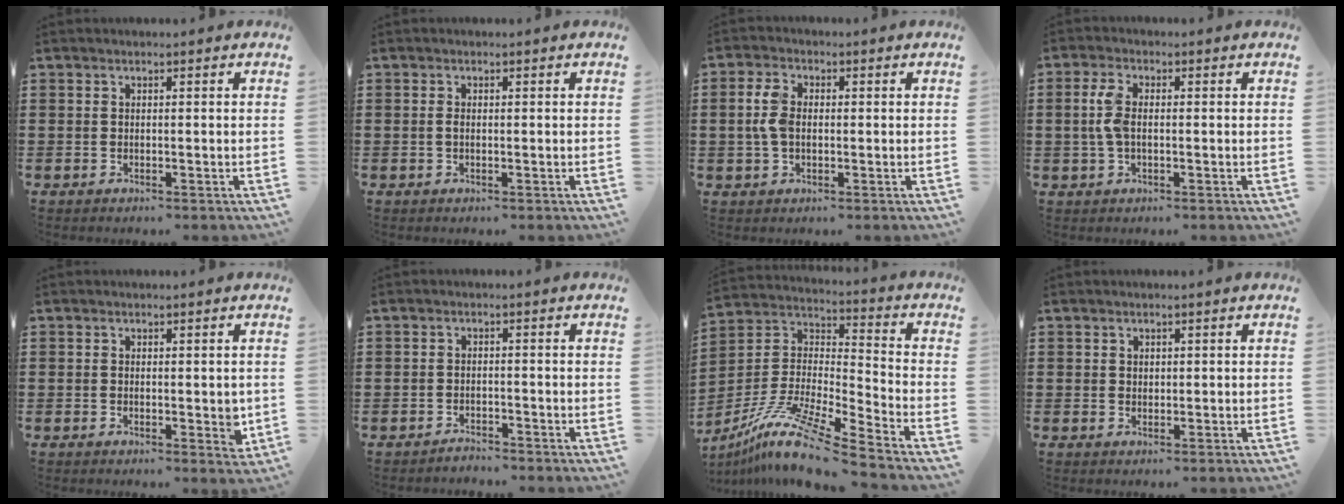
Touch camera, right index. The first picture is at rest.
{"total": 0.8, "force": [-0.1, 0.3, 0.8], "torque": [-0.024, -0.004, -0.004]}
{"total": 4.5, "force": [0.2, 2.8, 3.5], "torque": [-0.088, 0.006, -0.003]}
{"total": 4.5, "force": [0.1, 2.2, 3.9], "torque": [-0.102, 0.000, -0.007]}
{"total": 2.1, "force": [0.1, 0.9, 1.9], "torque": [-0.027, 0.002, -0.001]}
{"total": 1.6, "force": [-1.6, 0.2, -0.1], "torque": [-0.003, 0.006, -0.036]}
{"total": 11.9, "force": [-9.6, 0.0, 7.0], "torque": [-0.145, -0.001, -0.191]}
{"total": 0.9, "force": [0.6, 0.7, 0.2], "torque": [-0.006, 0.003, 0.011]}